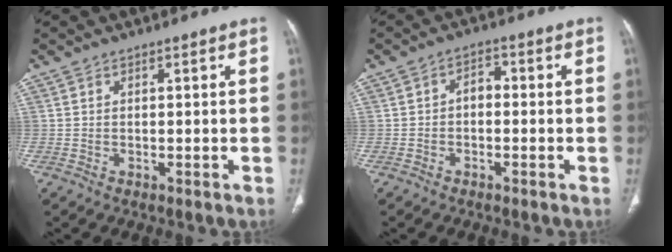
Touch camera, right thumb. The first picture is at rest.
{"total": 2.9, "force": [-0.6, 1.9, 2.1], "torque": [-0.021, 0.016, -0.018]}